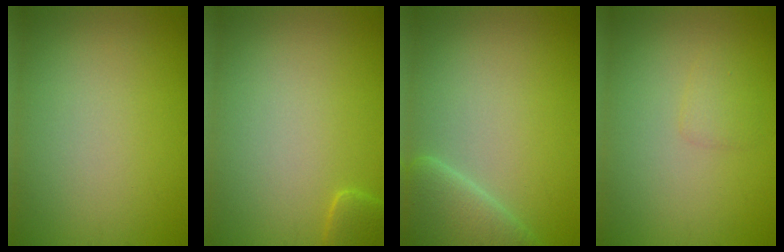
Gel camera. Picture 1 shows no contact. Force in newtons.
{"total": 1.7, "press": 1.7, "slide": 0.2}
{"total": 4.4, "press": 4.4, "slide": 0.6}
{"total": 1.1, "press": 1.1, "slide": 0.1}